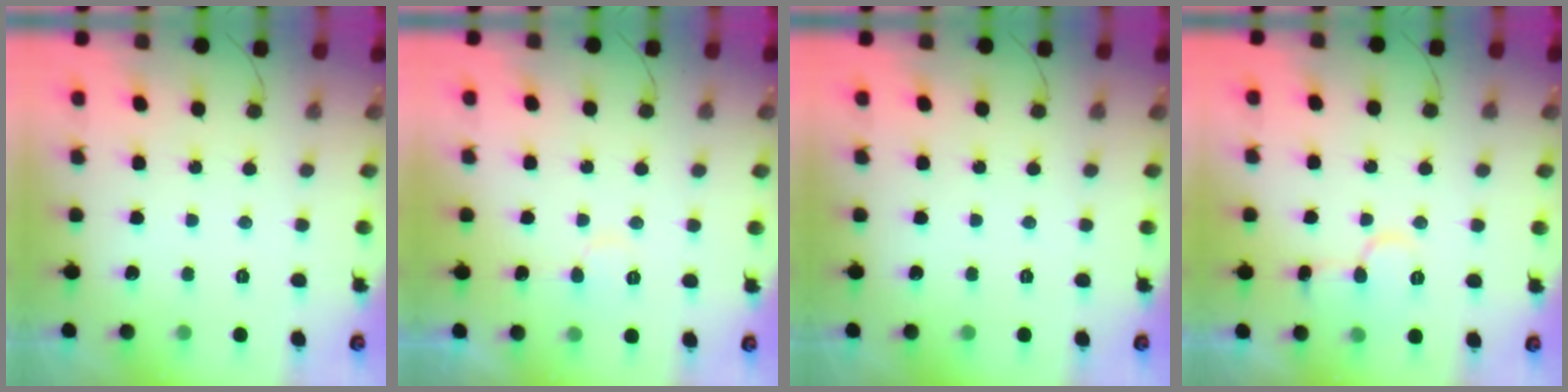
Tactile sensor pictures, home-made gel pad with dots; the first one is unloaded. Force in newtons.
{"total": 4.9, "press": 4.9, "slide": 0.5}
{"total": 0.0}
{"total": 8.1, "press": 8.1, "slide": 0.8}